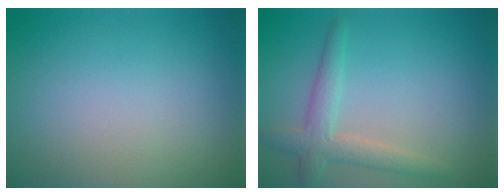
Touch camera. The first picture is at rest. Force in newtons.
{"total": 3.2, "press": 3.1, "slide": 0.3}